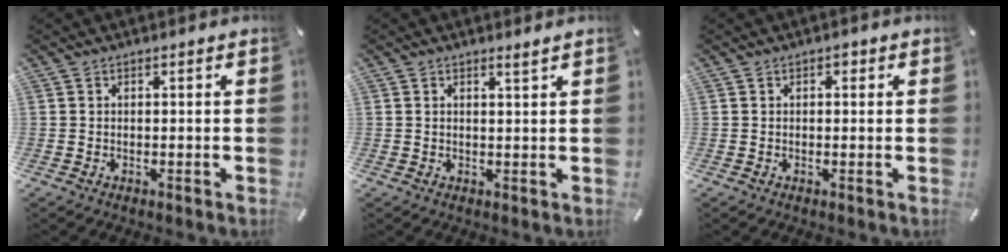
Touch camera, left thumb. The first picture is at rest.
{"total": 1.2, "force": [1.0, -0.1, 0.7], "torque": [-0.014, -0.003, 0.018]}
{"total": 1.0, "force": [0.1, 0.8, 0.7], "torque": [-0.006, 0.002, -0.001]}